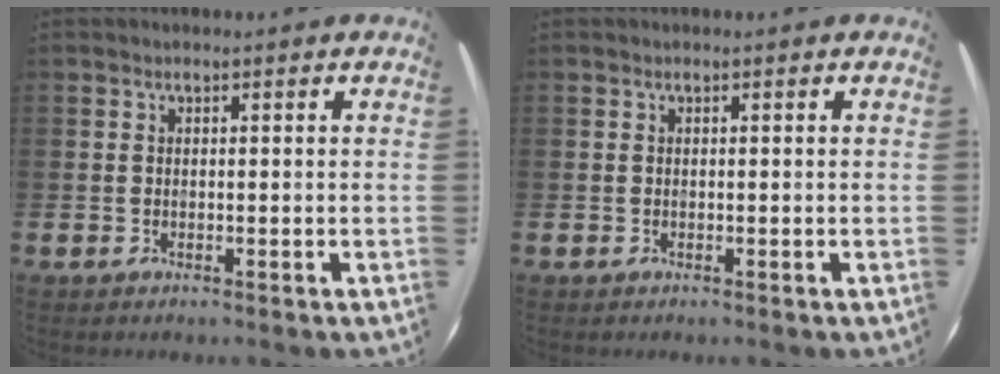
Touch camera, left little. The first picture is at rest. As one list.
[{"total": 0.0}]